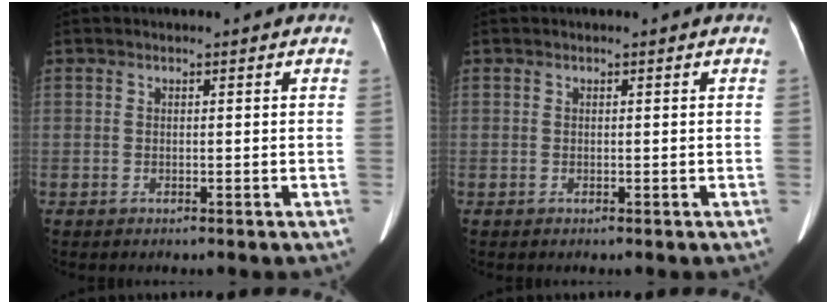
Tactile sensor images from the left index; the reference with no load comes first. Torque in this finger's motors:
{"motor_torque": [0.04, 0.01, 0.00, 0.01]}